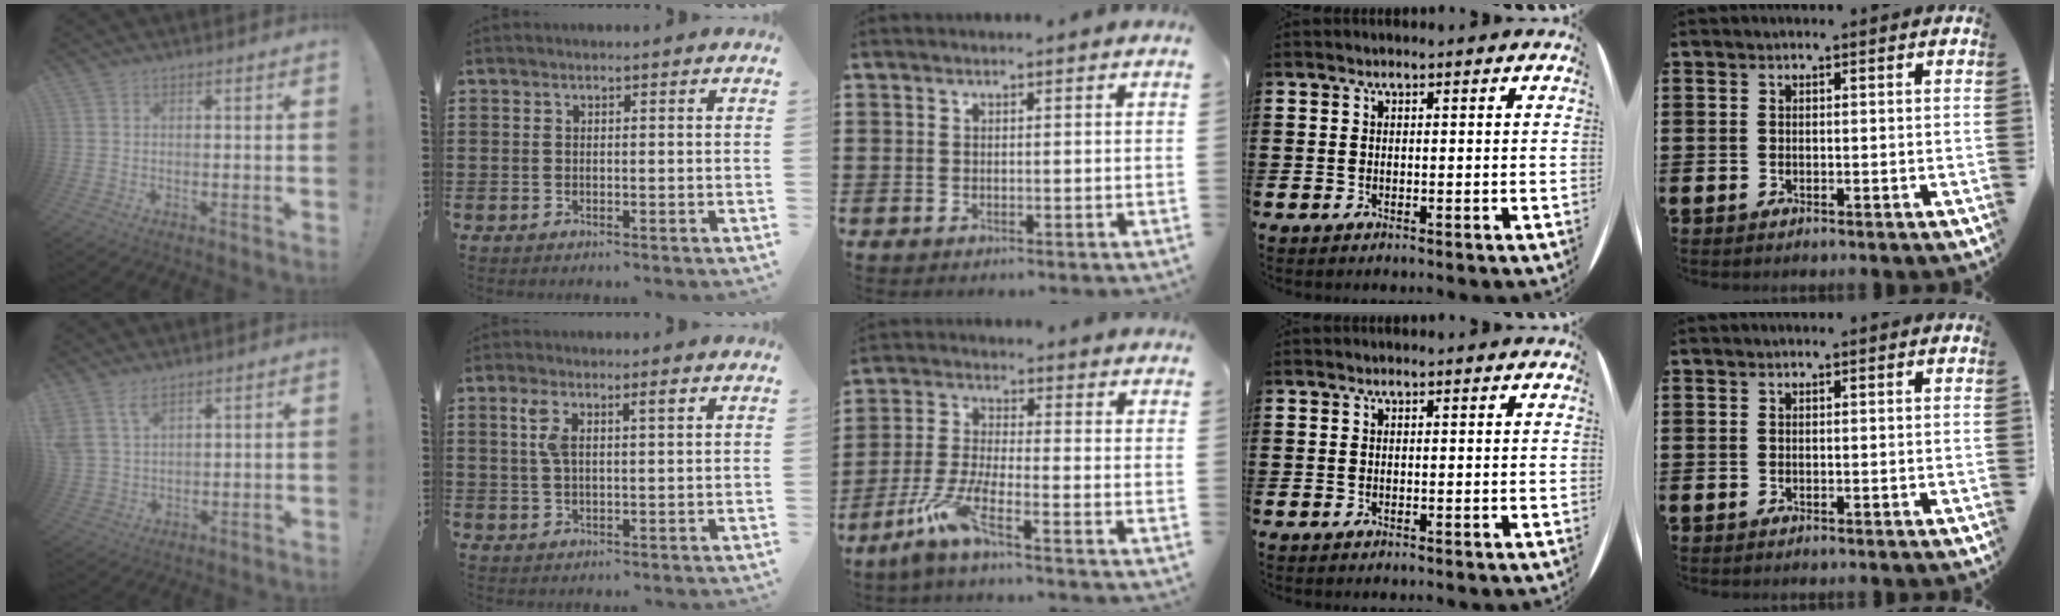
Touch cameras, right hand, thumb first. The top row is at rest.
{"thumb": {"total": 5.8, "force": [4.3, 2.6, 3.0], "torque": [-0.065, -0.016, 0.084]}, "index": {"total": 4.4, "force": [1.7, 1.4, 3.8], "torque": [-0.081, 0.008, 0.027]}, "middle": {"total": 7.1, "force": [-4.8, 0.7, 5.1], "torque": [-0.123, -0.016, -0.095]}}